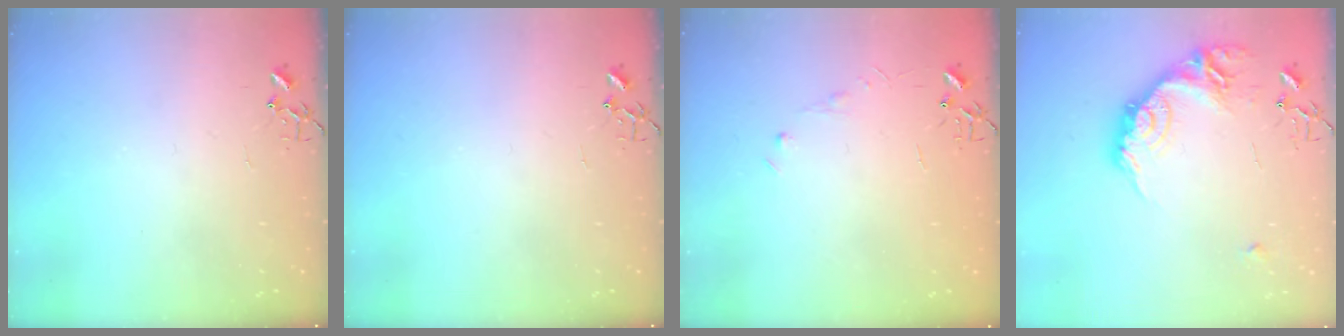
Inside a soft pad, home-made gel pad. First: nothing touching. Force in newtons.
{"total": 0.0}
{"total": 3.5, "press": 3.5, "slide": 0.5}
{"total": 19.2, "press": 19.1, "slide": 1.2}